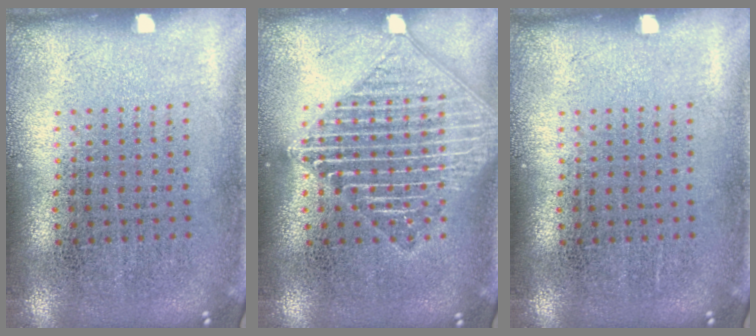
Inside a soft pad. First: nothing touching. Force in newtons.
{"total": 3.1, "press": 3.1, "slide": 0.5}
{"total": 0.0}